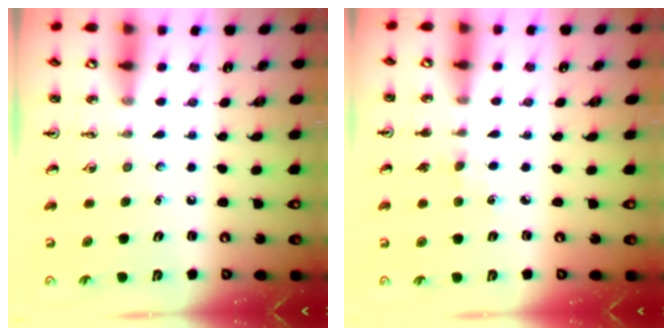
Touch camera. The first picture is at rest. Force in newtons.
{"total": 2.0, "press": 2.0, "slide": 0.3}